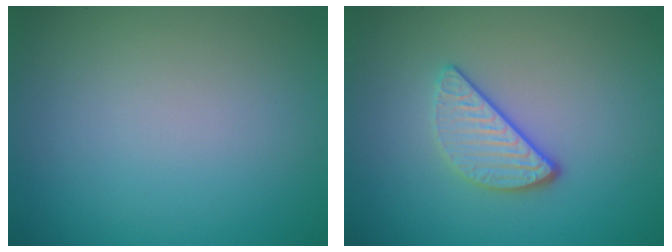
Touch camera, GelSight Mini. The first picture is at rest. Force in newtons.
{"total": 3.1, "press": 2.5, "slide": 1.8}